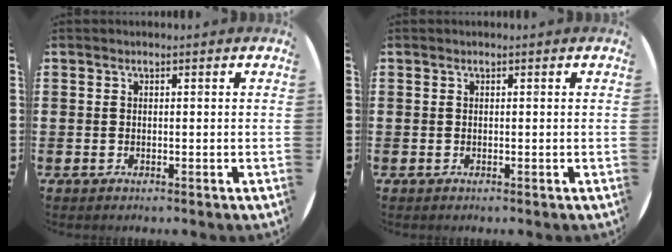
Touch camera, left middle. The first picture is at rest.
{"total": 0.0}